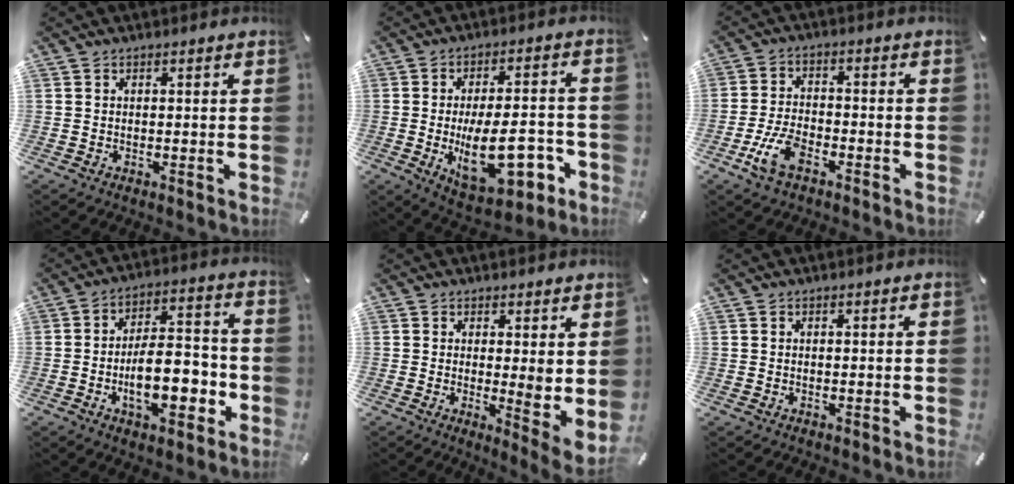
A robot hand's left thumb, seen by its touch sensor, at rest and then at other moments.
{"total": 17.8, "force": [-4.2, 8.8, 14.9], "torque": [-0.218, 0.000, -0.056]}
{"total": 8.1, "force": [-4.0, 4.3, 5.6], "torque": [-0.131, 0.008, -0.078]}
{"total": 14.5, "force": [-4.4, 7.6, 11.5], "torque": [-0.170, 0.009, -0.077]}
{"total": 4.9, "force": [1.3, 1.1, 4.5], "torque": [-0.053, -0.039, 0.022]}
{"total": 0.0}